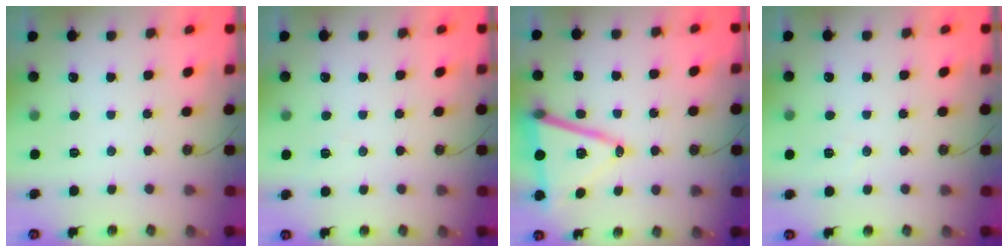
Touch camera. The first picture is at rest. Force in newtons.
{"total": 3.3, "press": 2.8, "slide": 1.7}
{"total": 15.8, "press": 15.3, "slide": 3.8}
{"total": 5.7, "press": 4.7, "slide": 3.2}